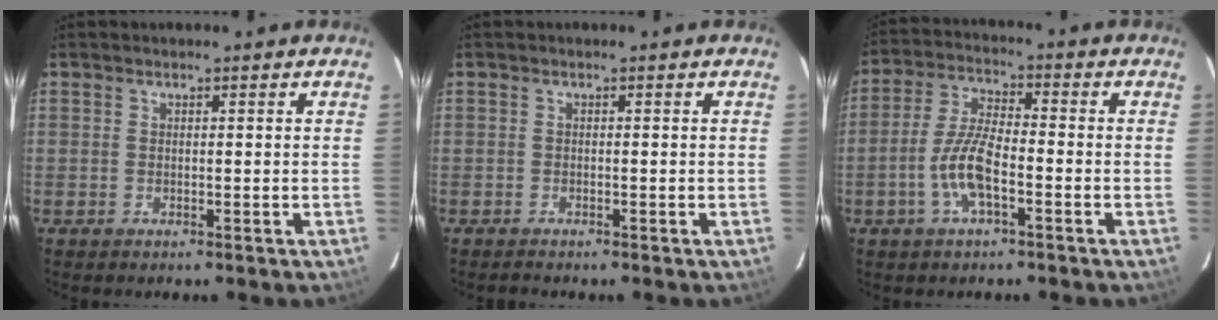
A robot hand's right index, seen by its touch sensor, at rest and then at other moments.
{"total": 1.1, "force": [-1.1, 0.2, 0.3], "torque": [-0.011, -0.003, -0.018]}
{"total": 8.5, "force": [-3.4, 2.4, 7.4], "torque": [-0.156, 0.004, -0.066]}